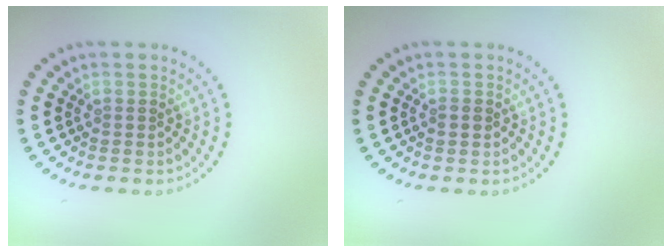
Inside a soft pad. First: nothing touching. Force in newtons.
{"total": 1.2, "press": 1.2, "slide": 0.2}